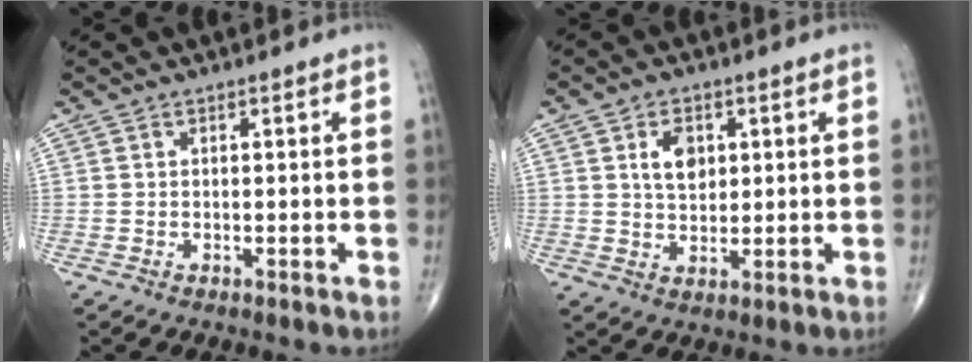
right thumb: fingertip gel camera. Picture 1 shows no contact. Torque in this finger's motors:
{"motor_torque": [0.50, 0.76, 0.84, 0.28, -0.02]}